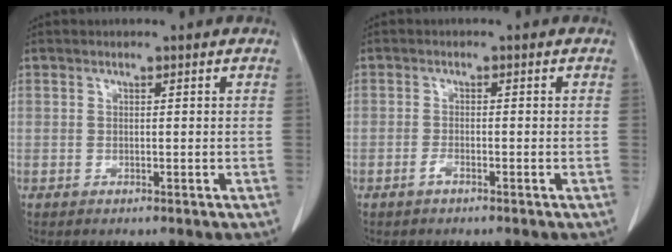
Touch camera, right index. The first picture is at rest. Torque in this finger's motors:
{"motor_torque": [0.00, -0.09, 0.05, 0.03]}